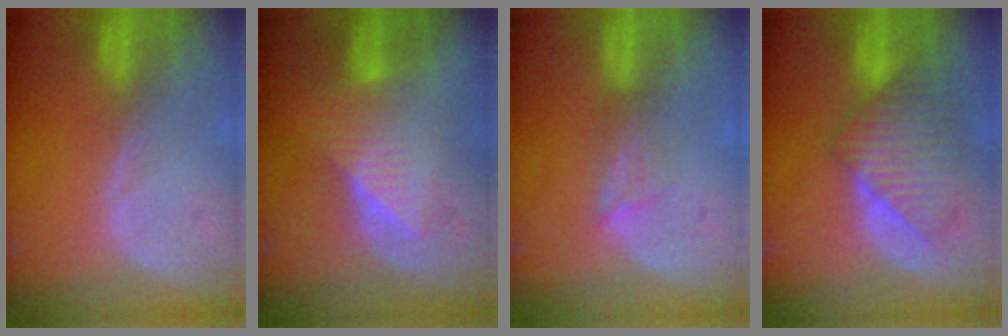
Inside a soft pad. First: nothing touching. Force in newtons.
{"total": 6.5, "press": 6.5, "slide": 0.6}
{"total": 2.8, "press": 2.5, "slide": 1.4}
{"total": 8.6, "press": 8.1, "slide": 2.7}